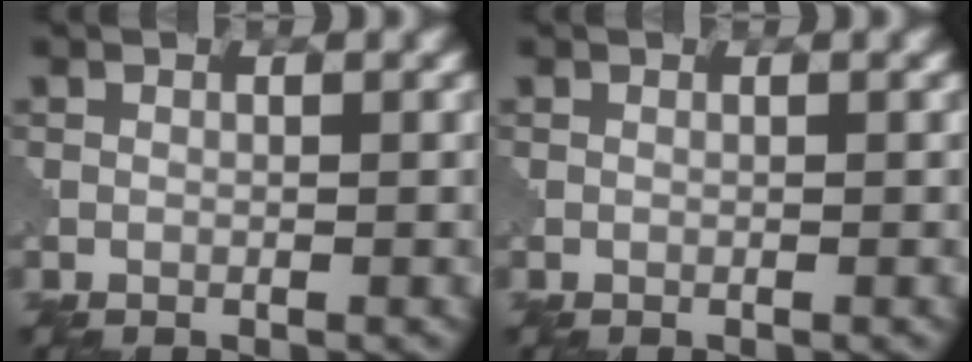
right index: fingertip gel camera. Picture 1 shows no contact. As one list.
[{"total": 0.0}]